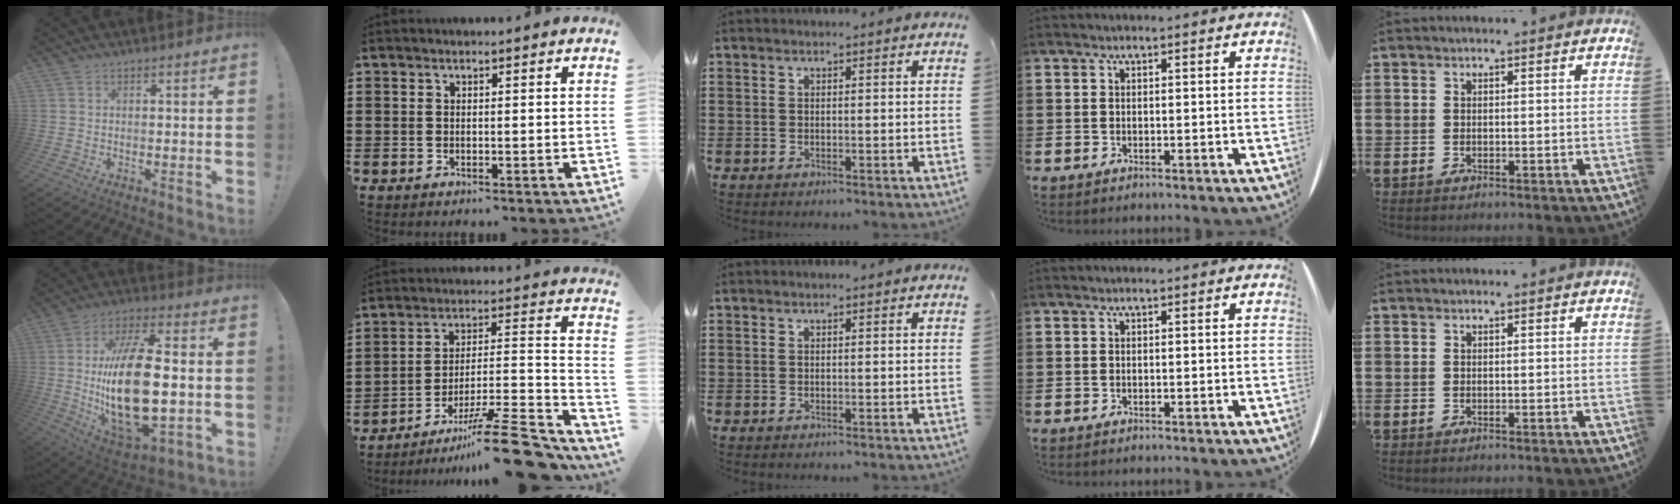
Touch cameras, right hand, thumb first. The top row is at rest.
{"thumb": {"total": 25.6, "force": [-0.5, 11.9, 22.7], "torque": [-0.447, -0.012, -0.008]}, "index": {"total": 14.5, "force": [-10.4, 3.1, 9.6], "torque": [-0.119, 0.046, -0.180]}}